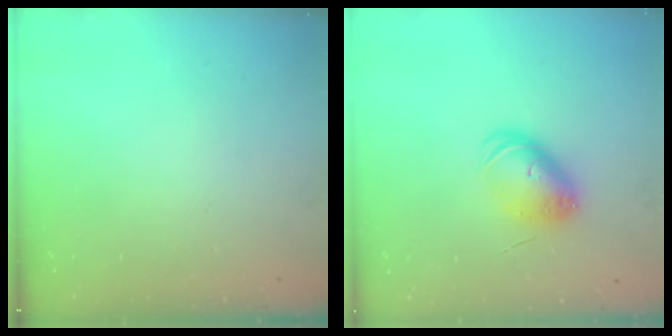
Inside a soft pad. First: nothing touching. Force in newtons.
{"total": 7.5, "press": 7.4, "slide": 1.2}